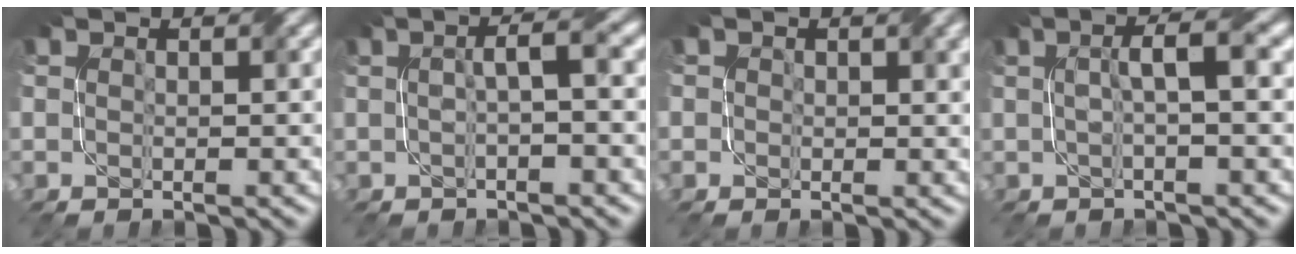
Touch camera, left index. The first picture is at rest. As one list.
[{"total": 2.5, "force": [0.1, 0.4, 2.5], "torque": [-0.038, 0.014, 0.002]}, {"total": 1.6, "force": [0.7, 1.2, 0.9], "torque": [-0.004, 0.000, 0.010]}, {"total": 3.1, "force": [0.3, 0.5, 3.1], "torque": [-0.048, 0.015, 0.007]}]